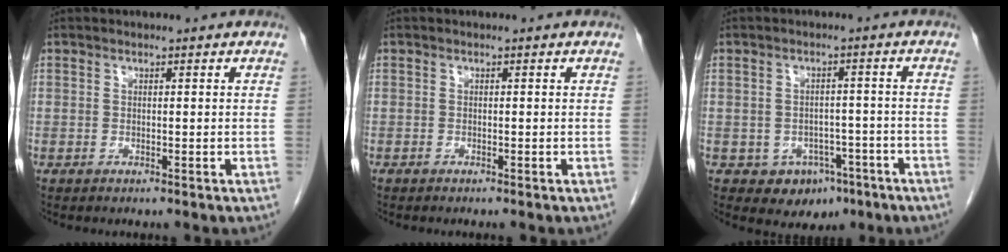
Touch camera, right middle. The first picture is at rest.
{"total": 0.0}
{"total": 6.1, "force": [-3.2, 4.7, 2.2], "torque": [-0.022, 0.009, -0.032]}